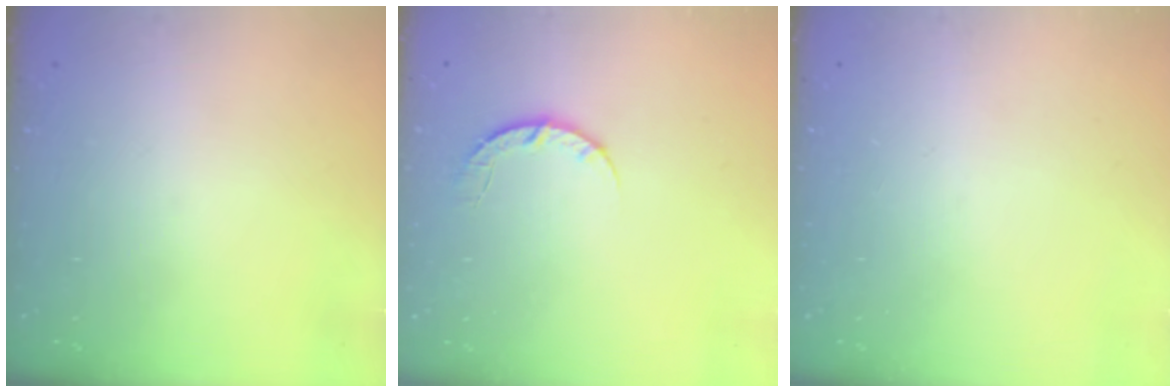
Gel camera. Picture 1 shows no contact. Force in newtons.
{"total": 5.1, "press": 5.1, "slide": 0.7}
{"total": 0.0}